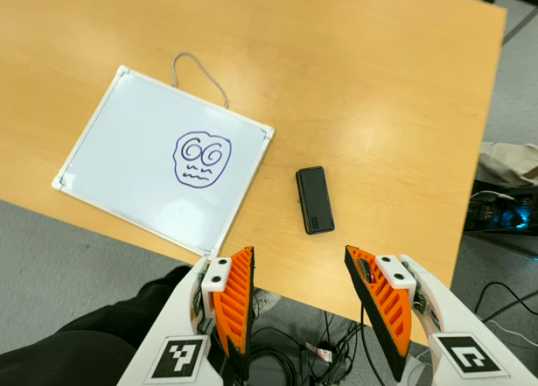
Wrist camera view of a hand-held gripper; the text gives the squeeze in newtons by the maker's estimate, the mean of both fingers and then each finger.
{"total": 0.0}